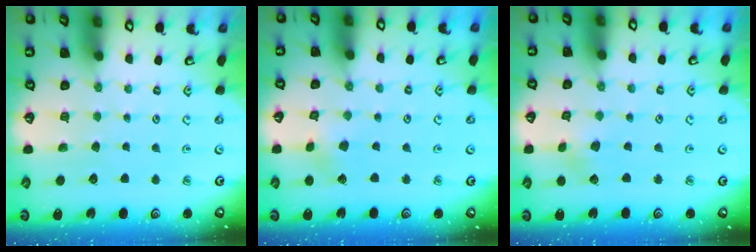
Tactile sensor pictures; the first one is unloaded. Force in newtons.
{"total": 2.7, "press": 2.7, "slide": 0.3}
{"total": 2.5, "press": 2.5, "slide": 0.4}